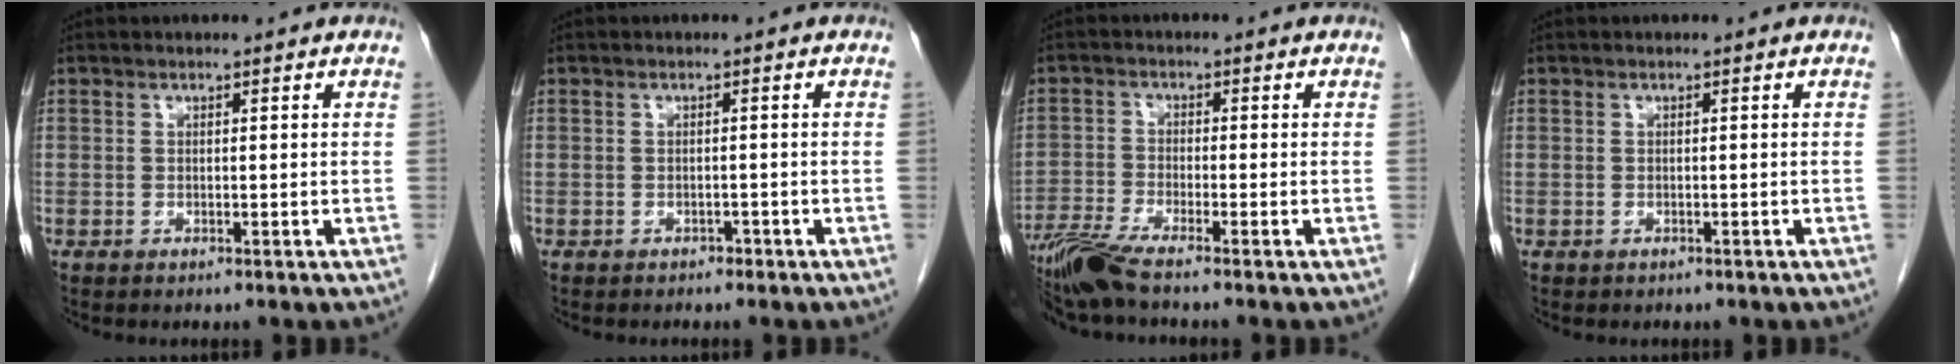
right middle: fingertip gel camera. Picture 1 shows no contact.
{"total": 0.9, "force": [-0.7, 0.5, 0.2], "torque": [-0.008, 0.001, -0.010]}
{"total": 6.3, "force": [-5.1, -0.5, 3.6], "torque": [-0.076, -0.023, -0.103]}
{"total": 0.0}